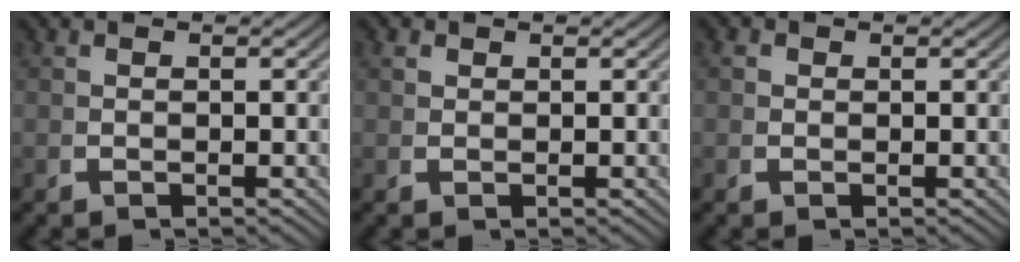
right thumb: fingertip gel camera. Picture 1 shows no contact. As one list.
[{"total": 1.0, "force": [0.8, 0.7, 0.2], "torque": [-0.006, -0.005, 0.021]}, {"total": 1.4, "force": [0.4, 1.3, 0.4], "torque": [-0.012, -0.006, 0.007]}]